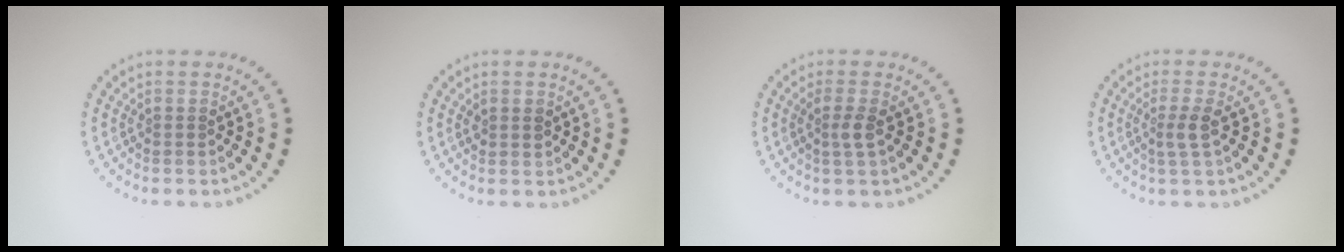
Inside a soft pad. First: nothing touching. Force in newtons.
{"total": 1.0, "press": 0.9, "slide": 0.4}
{"total": 1.5, "press": 1.2, "slide": 1.0}
{"total": 1.7, "press": 1.4, "slide": 1.0}